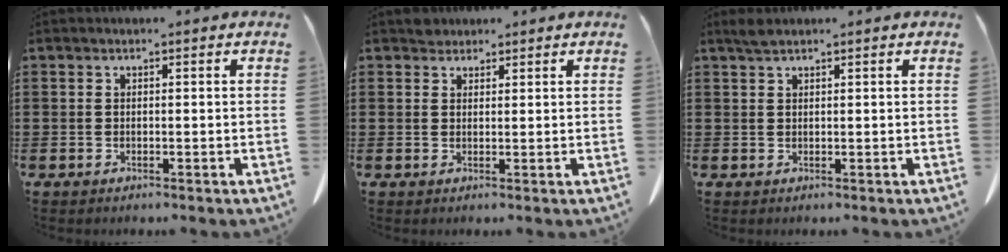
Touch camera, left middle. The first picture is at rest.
{"total": 1.8, "force": [1.6, 0.8, 0.1], "torque": [0.001, -0.001, 0.031]}
{"total": 1.5, "force": [1.1, 0.3, 1.0], "torque": [-0.022, 0.000, 0.021]}